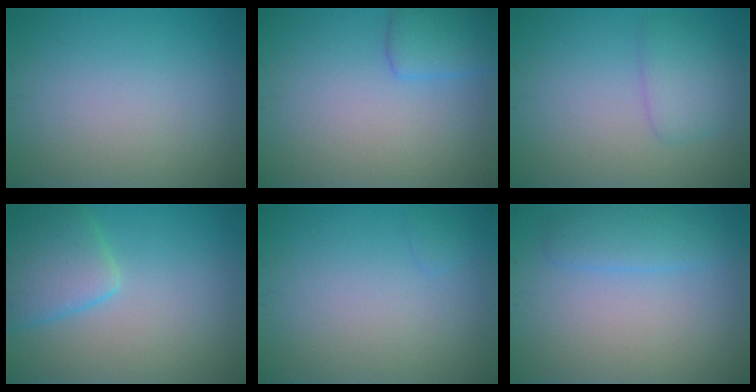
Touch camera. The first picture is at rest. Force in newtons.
{"total": 2.5, "press": 2.5, "slide": 0.2}
{"total": 2.6, "press": 2.6, "slide": 0.1}
{"total": 4.6, "press": 4.6, "slide": 0.4}
{"total": 0.6, "press": 0.6, "slide": 0.0}
{"total": 2.5, "press": 2.5, "slide": 0.2}